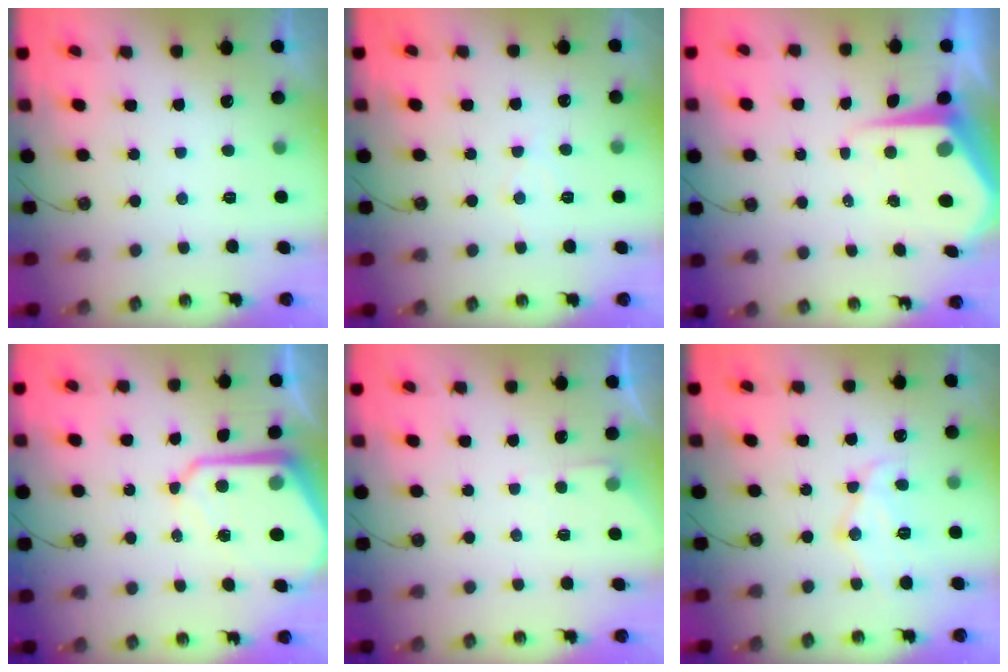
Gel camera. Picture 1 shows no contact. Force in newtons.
{"total": 4.4, "press": 4.3, "slide": 0.6}
{"total": 9.2, "press": 9.2, "slide": 1.0}
{"total": 12.7, "press": 12.7, "slide": 1.1}
{"total": 3.2, "press": 3.2, "slide": 0.4}
{"total": 12.0, "press": 11.9, "slide": 1.3}